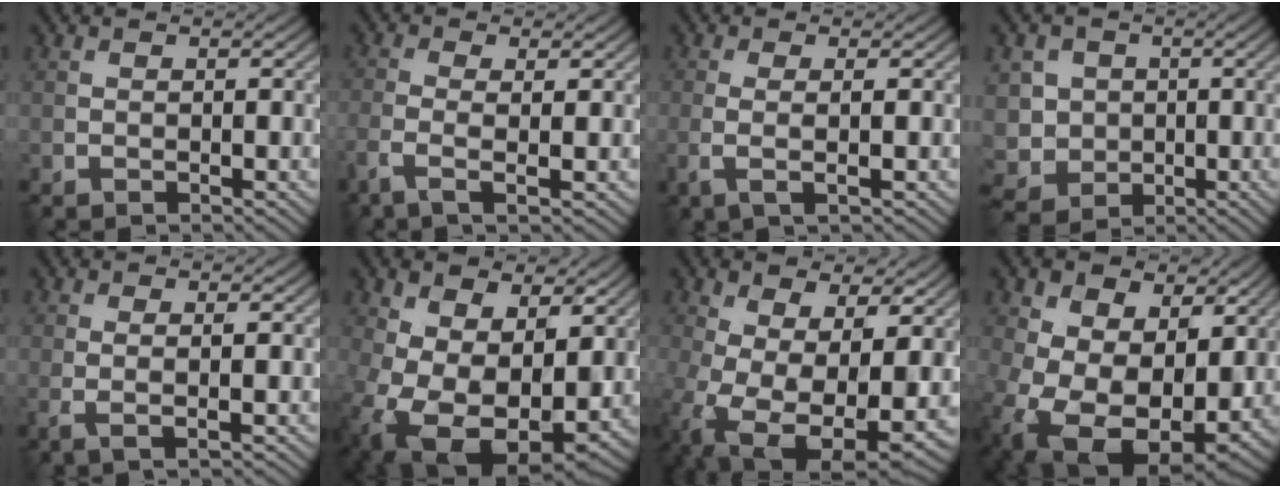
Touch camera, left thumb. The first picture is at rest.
{"total": 3.4, "force": [-1.1, 0.8, 3.1], "torque": [-0.071, 0.001, -0.031]}
{"total": 2.4, "force": [-0.2, 0.3, 2.4], "torque": [-0.046, 0.002, -0.008]}
{"total": 5.5, "force": [0.1, 5.2, 1.8], "torque": [-0.057, -0.011, -0.012]}
{"total": 2.3, "force": [-0.1, 0.3, 2.3], "torque": [-0.047, 0.000, -0.004]}
{"total": 14.8, "force": [0.1, 10.3, 10.6], "torque": [-0.225, -0.051, 0.026]}
{"total": 14.1, "force": [-2.4, 8.2, 11.2], "torque": [-0.241, -0.047, -0.018]}
{"total": 16.9, "force": [0.8, 12.5, 11.3], "torque": [-0.229, -0.029, 0.043]}